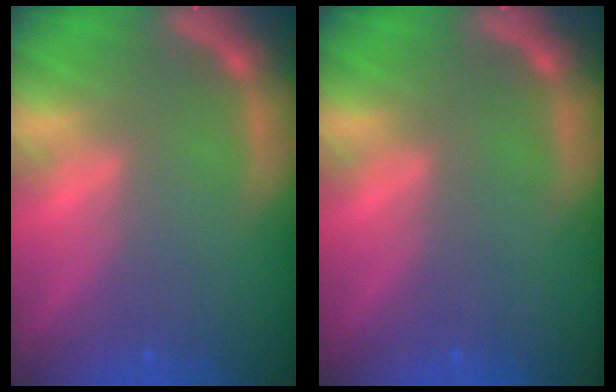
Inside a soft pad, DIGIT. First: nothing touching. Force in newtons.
{"total": 0.0}